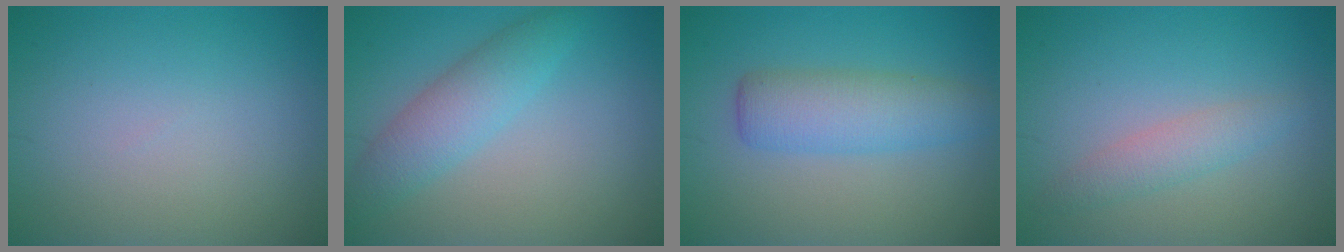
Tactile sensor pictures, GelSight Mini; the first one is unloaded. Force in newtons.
{"total": 3.7, "press": 3.7, "slide": 0.2}
{"total": 4.4, "press": 4.4, "slide": 0.2}
{"total": 2.1, "press": 2.1, "slide": 0.1}